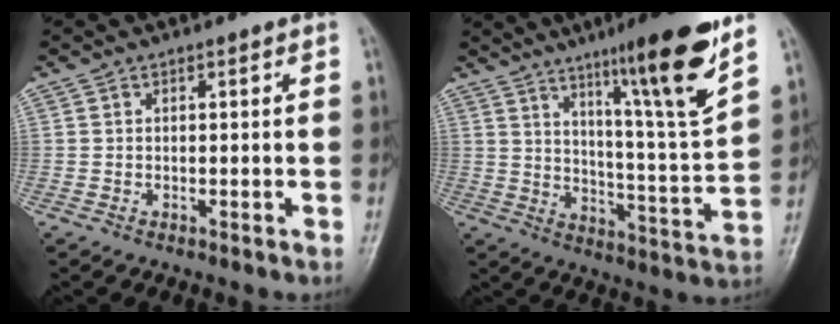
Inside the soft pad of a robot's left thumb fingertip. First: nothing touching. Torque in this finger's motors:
{"motor_torque": [0.65, 0.42, 1.47, -1.29, 0.31]}